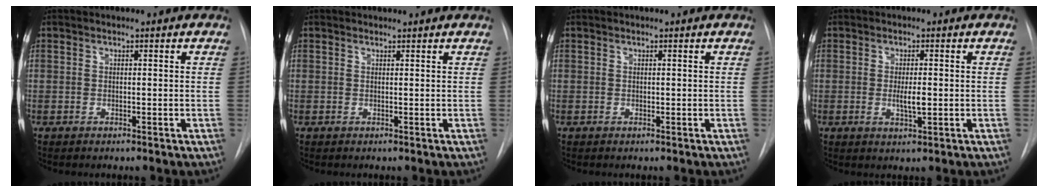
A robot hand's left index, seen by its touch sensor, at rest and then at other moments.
{"total": 1.0, "force": [1.0, 0.2, 0.0], "torque": [-0.008, 0.005, 0.013]}
{"total": 0.0}
{"total": 2.9, "force": [-0.2, 0.7, 2.8], "torque": [-0.052, -0.004, -0.002]}